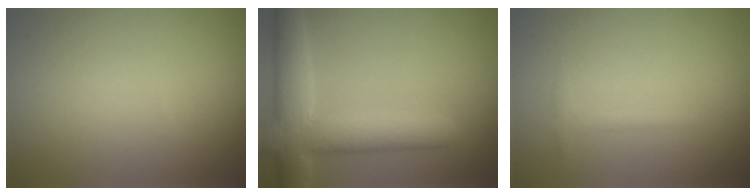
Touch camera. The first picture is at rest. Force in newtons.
{"total": 7.1, "press": 7.0, "slide": 0.7}
{"total": 0.8, "press": 0.8, "slide": 0.0}